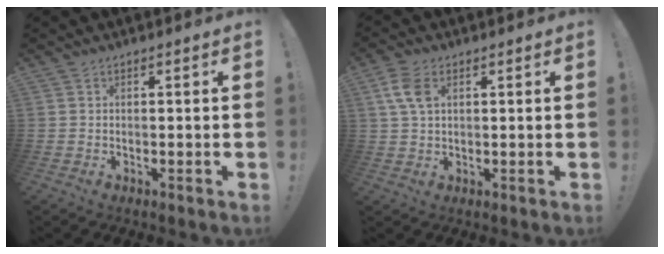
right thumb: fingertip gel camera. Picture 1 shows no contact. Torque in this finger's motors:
{"motor_torque": [0.55, 0.45, 0.63, -0.63, 0.04]}